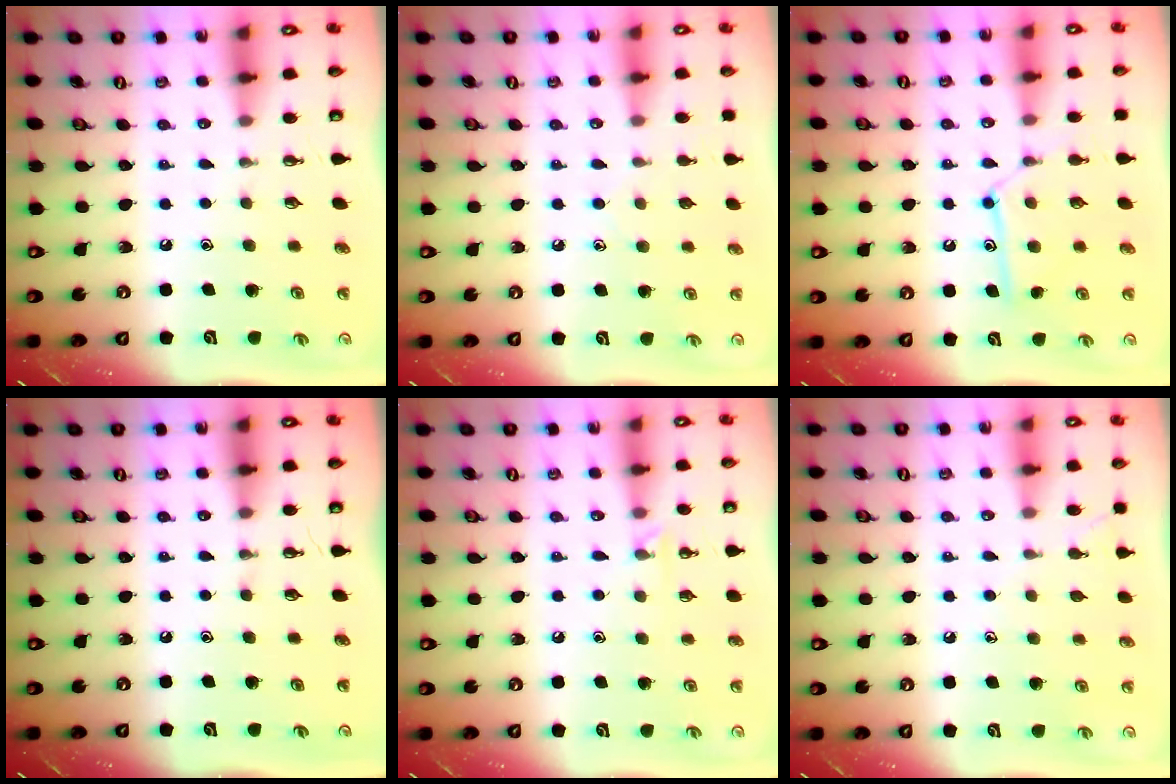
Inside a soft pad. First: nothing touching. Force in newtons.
{"total": 7.3, "press": 7.2, "slide": 0.6}
{"total": 11.8, "press": 11.8, "slide": 0.8}
{"total": 0.0}
{"total": 4.2, "press": 4.2, "slide": 0.6}
{"total": 5.6, "press": 5.5, "slide": 0.6}